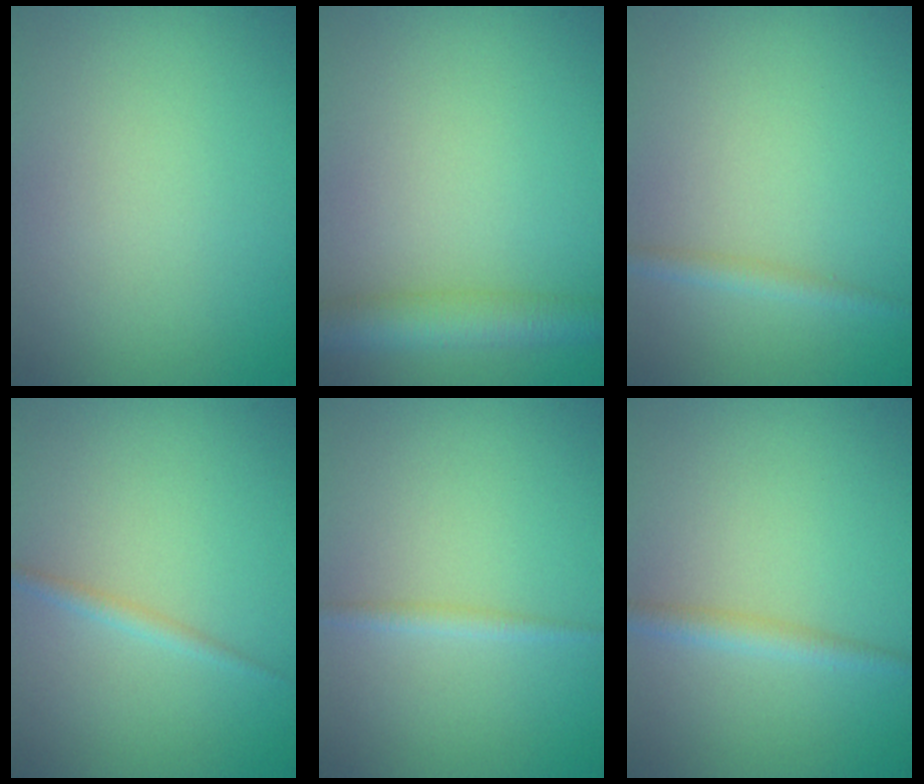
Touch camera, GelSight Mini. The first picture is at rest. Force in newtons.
{"total": 4.2, "press": 4.2, "slide": 0.1}
{"total": 1.4, "press": 1.4, "slide": 0.1}
{"total": 1.1, "press": 1.1, "slide": 0.0}
{"total": 1.1, "press": 1.1, "slide": 0.1}
{"total": 1.7, "press": 1.7, "slide": 0.0}